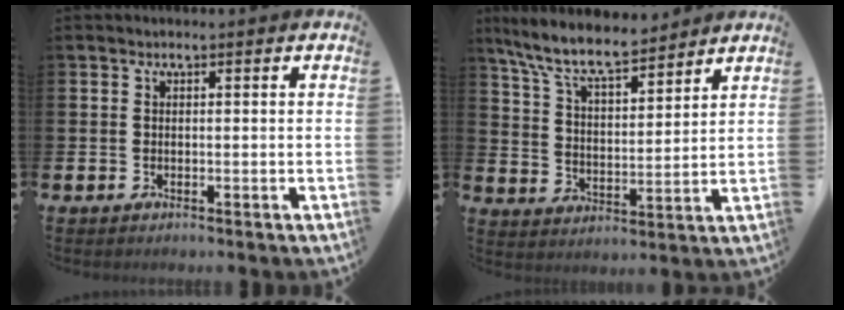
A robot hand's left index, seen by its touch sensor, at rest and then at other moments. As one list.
[{"total": 9.1, "force": [8.2, 1.9, 3.6], "torque": [-0.106, -0.043, 0.149]}]